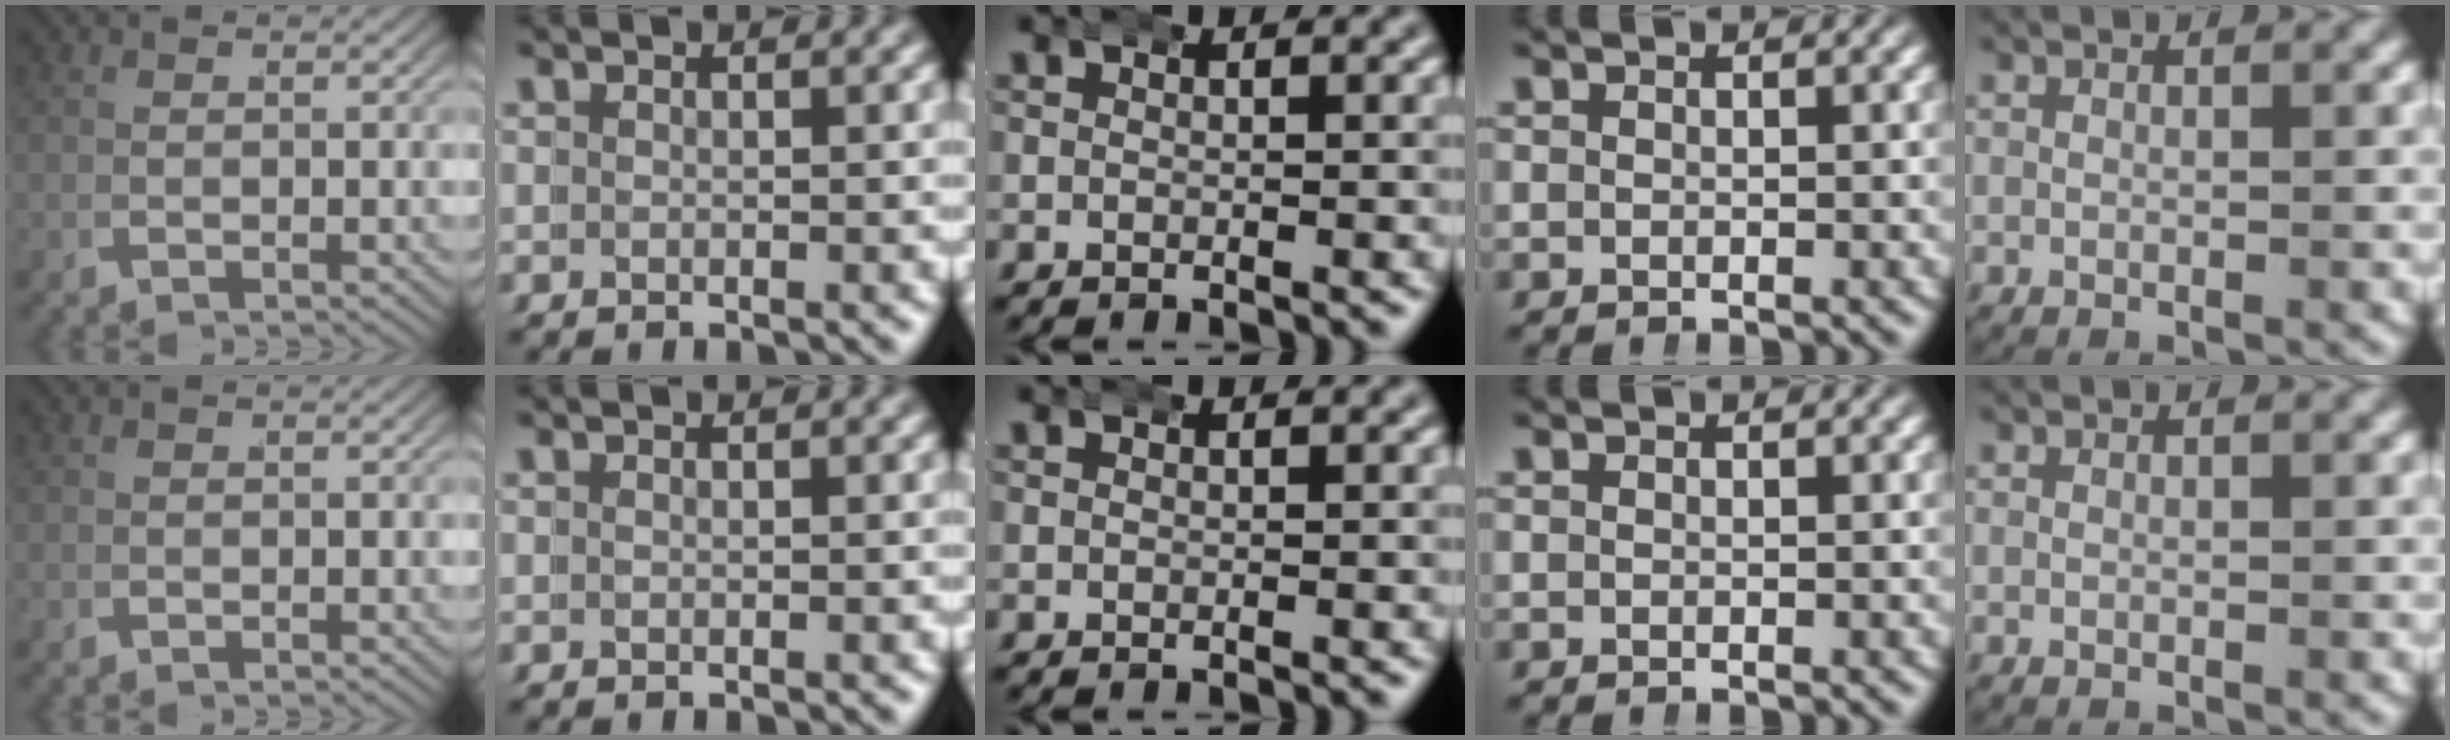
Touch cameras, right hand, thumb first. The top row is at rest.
{}